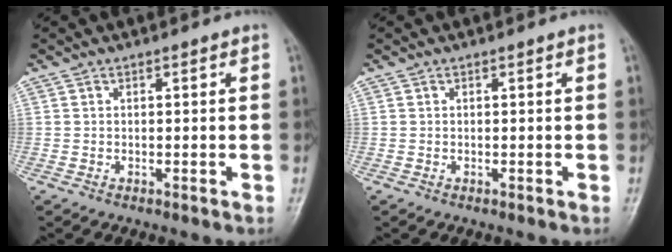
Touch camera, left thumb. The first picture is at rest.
{"total": 0.0}